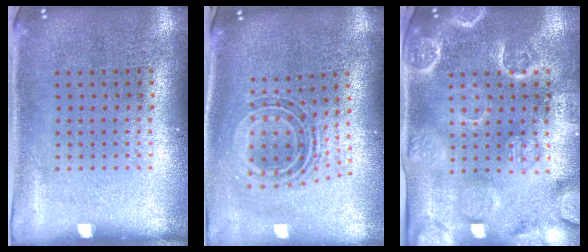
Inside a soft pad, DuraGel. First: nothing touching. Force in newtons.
{"total": 0.9, "press": 0.8, "slide": 0.5}
{"total": 3.9, "press": 3.7, "slide": 1.3}